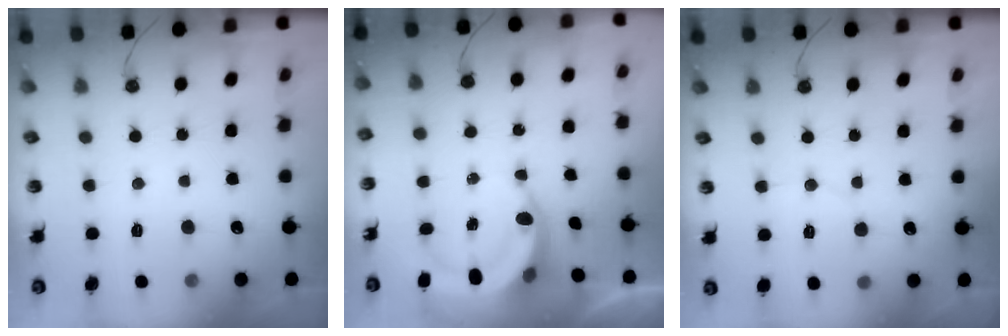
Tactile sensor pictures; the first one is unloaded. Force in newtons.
{"total": 7.8, "press": 7.7, "slide": 1.2}
{"total": 3.8, "press": 3.7, "slide": 0.6}